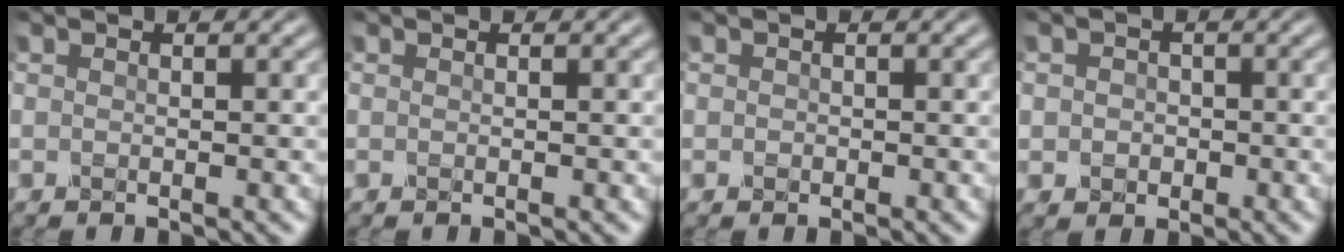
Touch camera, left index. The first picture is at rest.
{"total": 0.0}
{"total": 0.0}
{"total": 1.6, "force": [0.0, 1.5, 0.5], "torque": [0.006, 0.003, -0.009]}